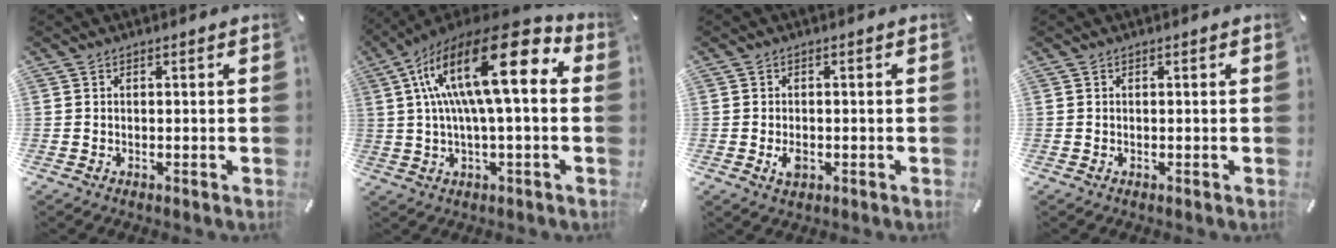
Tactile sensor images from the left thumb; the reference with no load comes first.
{"total": 22.1, "force": [5.7, 7.1, 20.1], "torque": [-0.373, -0.031, 0.083]}
{"total": 2.7, "force": [-0.6, 1.7, 1.9], "torque": [-0.041, -0.001, -0.011]}
{"total": 0.0}